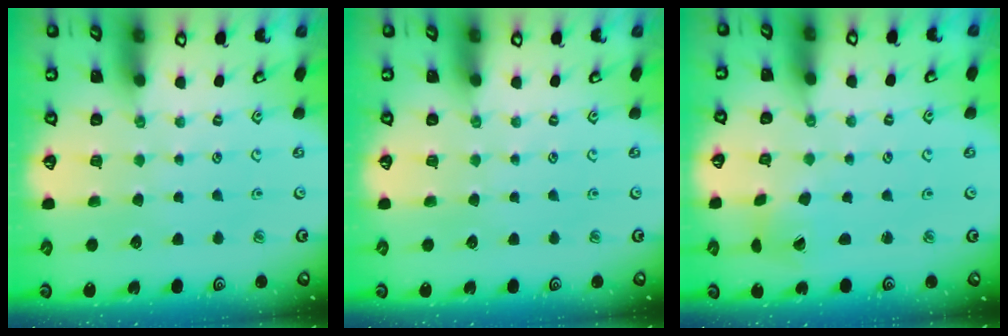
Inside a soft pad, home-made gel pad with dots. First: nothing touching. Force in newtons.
{"total": 0.0}
{"total": 1.6, "press": 1.5, "slide": 0.3}